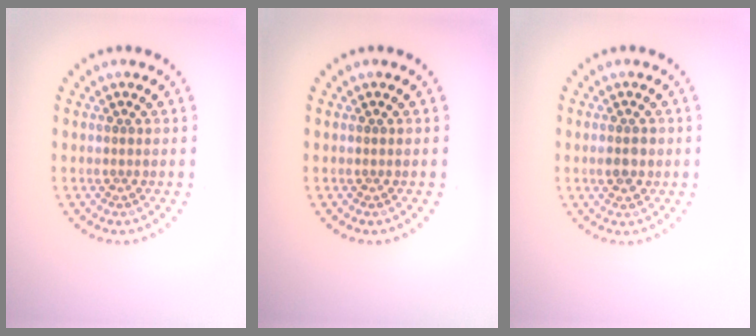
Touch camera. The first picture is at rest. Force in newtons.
{"total": 0.0}
{"total": 2.2, "press": 2.2, "slide": 0.2}